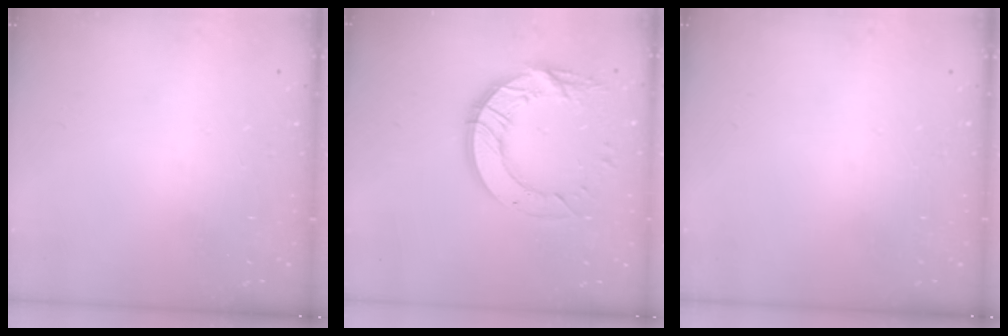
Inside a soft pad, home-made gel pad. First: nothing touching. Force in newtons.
{"total": 14.2, "press": 14.2, "slide": 1.6}
{"total": 0.0}